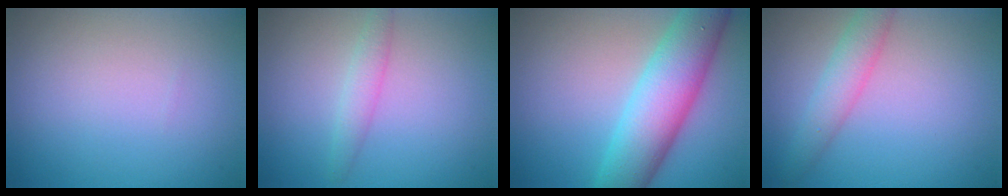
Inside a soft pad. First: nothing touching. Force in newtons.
{"total": 1.7, "press": 1.7, "slide": 0.0}
{"total": 6.8, "press": 6.8, "slide": 0.1}
{"total": 2.8, "press": 2.8, "slide": 0.0}